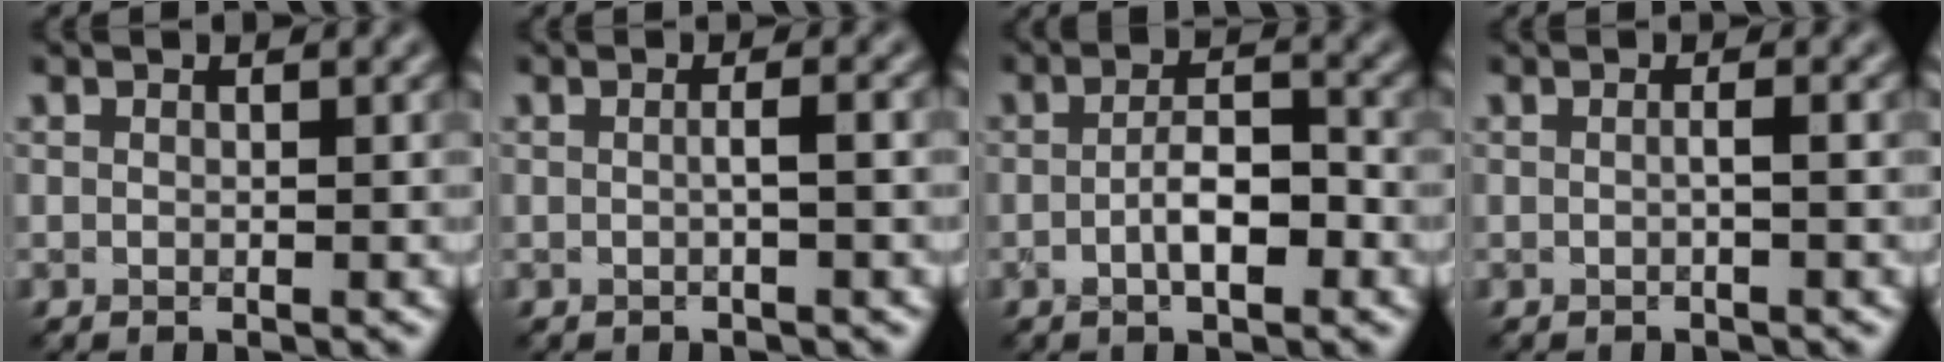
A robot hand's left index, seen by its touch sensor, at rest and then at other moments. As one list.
[{"total": 1.5, "force": [0.0, 0.5, 1.4], "torque": [-0.020, 0.001, -0.008]}, {"total": 3.5, "force": [-1.1, 1.1, 3.1], "torque": [-0.057, 0.005, -0.019]}, {"total": 0.9, "force": [-0.1, 0.3, 0.9], "torque": [-0.013, -0.001, -0.007]}]